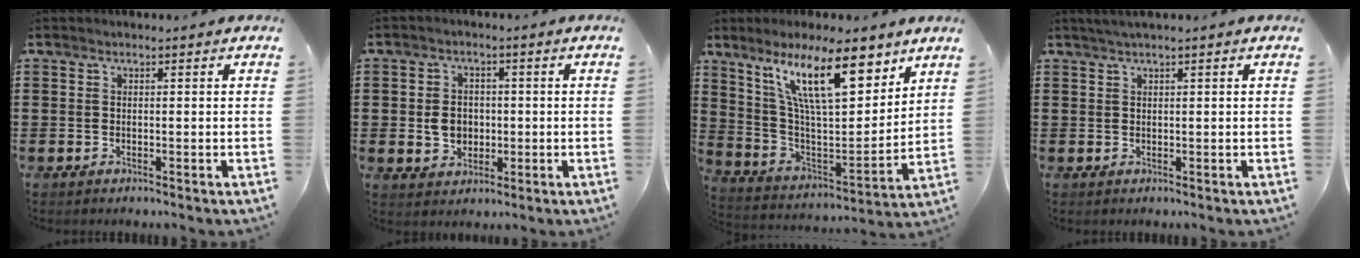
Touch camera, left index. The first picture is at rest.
{"total": 4.3, "force": [-0.3, 3.4, 2.5], "torque": [-0.048, 0.006, -0.009]}
{"total": 15.6, "force": [9.6, 4.1, 11.6], "torque": [-0.244, -0.032, 0.163]}
{"total": 1.0, "force": [0.6, -0.1, 0.7], "torque": [-0.012, 0.001, 0.012]}